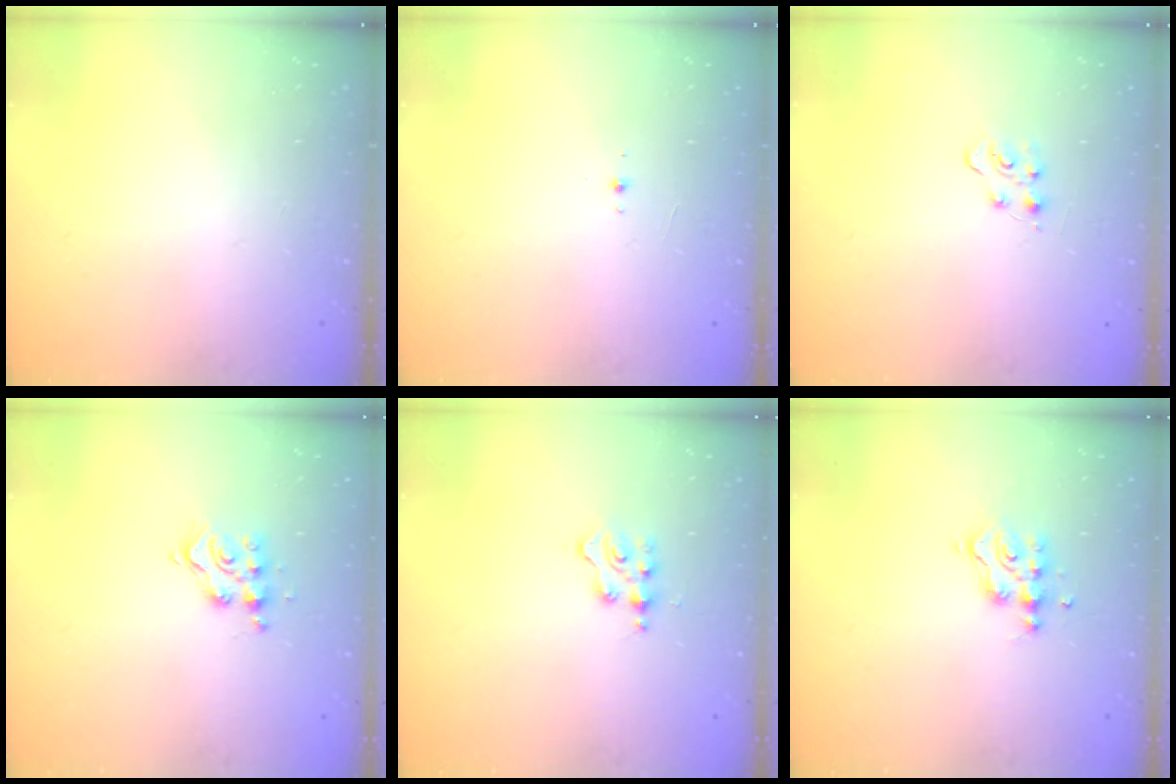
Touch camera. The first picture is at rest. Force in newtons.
{"total": 2.7, "press": 2.5, "slide": 0.8}
{"total": 5.2, "press": 5.2, "slide": 0.6}
{"total": 8.0, "press": 8.0, "slide": 0.5}
{"total": 2.3, "press": 2.2, "slide": 0.5}
{"total": 5.9, "press": 5.9, "slide": 0.3}